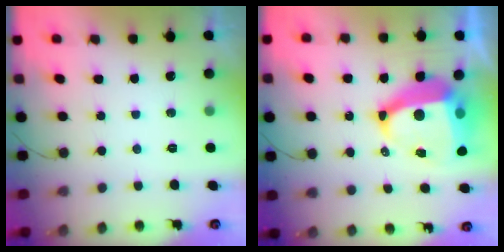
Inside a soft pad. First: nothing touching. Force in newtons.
{"total": 14.6, "press": 14.5, "slide": 1.5}